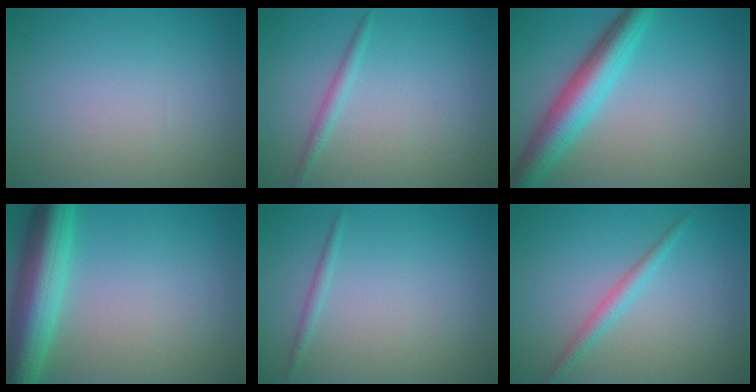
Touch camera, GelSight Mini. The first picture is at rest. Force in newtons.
{"total": 1.2, "press": 1.2, "slide": 0.1}
{"total": 5.8, "press": 5.8, "slide": 0.1}
{"total": 7.6, "press": 7.6, "slide": 0.3}
{"total": 0.8, "press": 0.8, "slide": 0.1}
{"total": 1.8, "press": 1.8, "slide": 0.1}